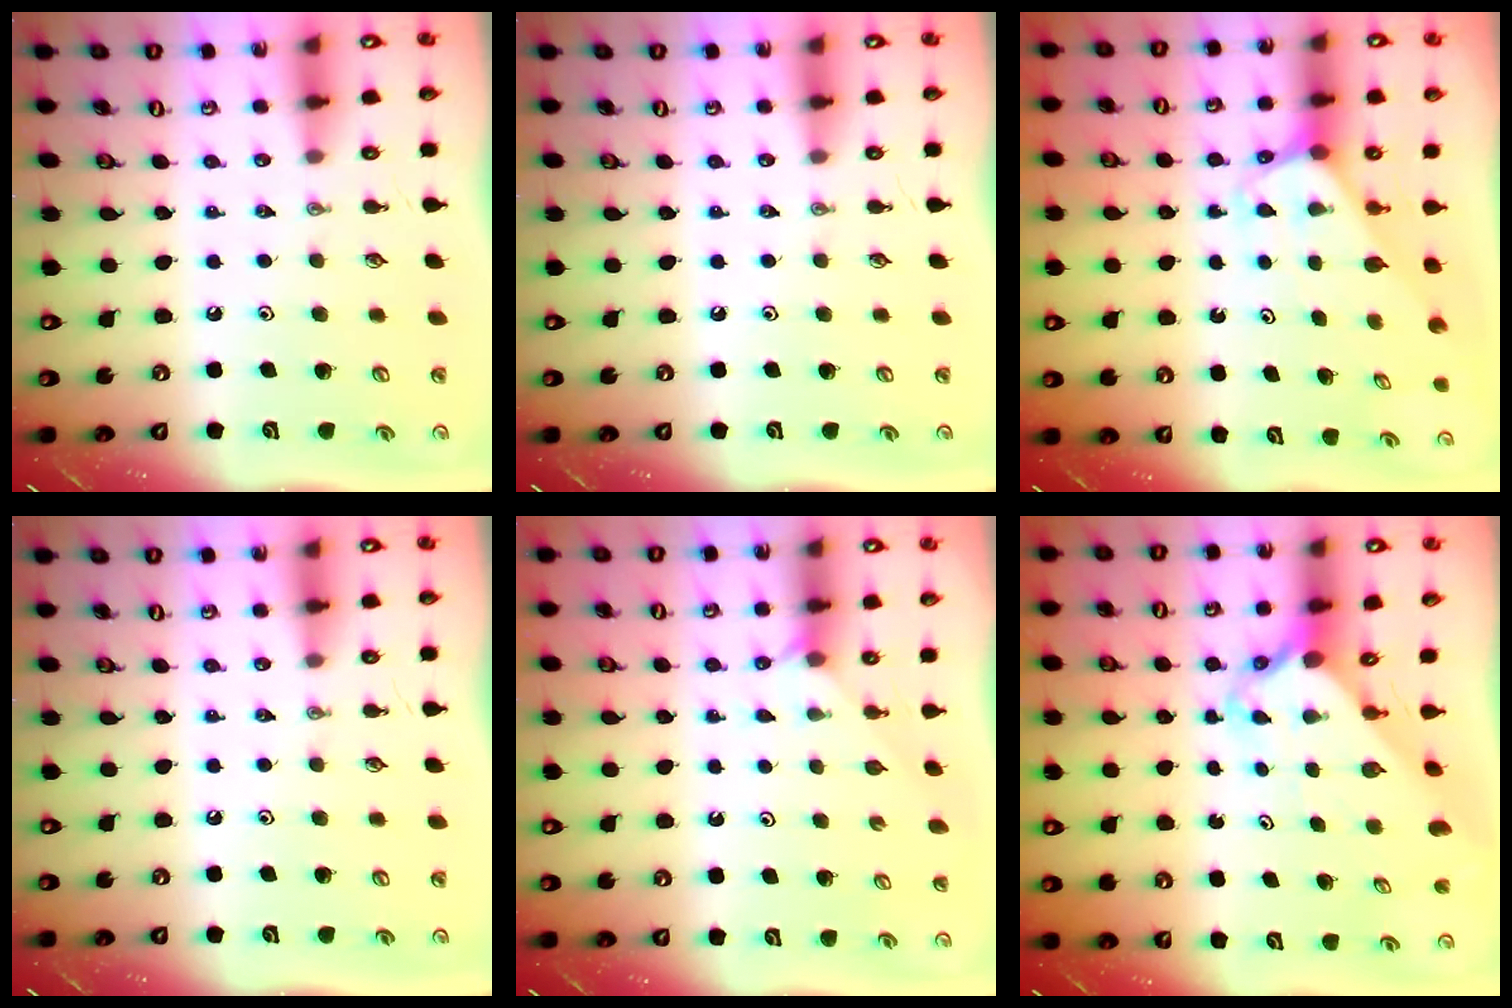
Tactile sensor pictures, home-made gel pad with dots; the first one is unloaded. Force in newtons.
{"total": 0.0}
{"total": 2.4, "press": 2.4, "slide": 0.2}
{"total": 0.0}
{"total": 3.8, "press": 3.7, "slide": 0.3}
{"total": 2.8, "press": 2.7, "slide": 0.2}